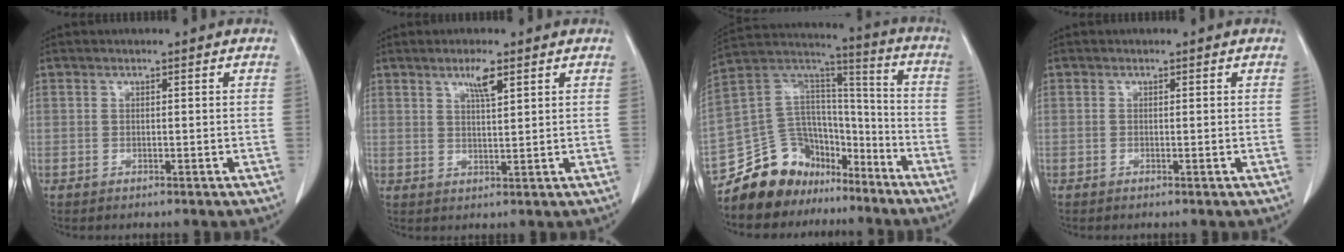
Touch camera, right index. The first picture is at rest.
{"total": 3.5, "force": [2.1, 0.3, 2.7], "torque": [-0.051, -0.002, 0.038]}
{"total": 16.0, "force": [-12.2, 9.6, 4.0], "torque": [-0.070, 0.095, -0.210]}
{"total": 0.0}